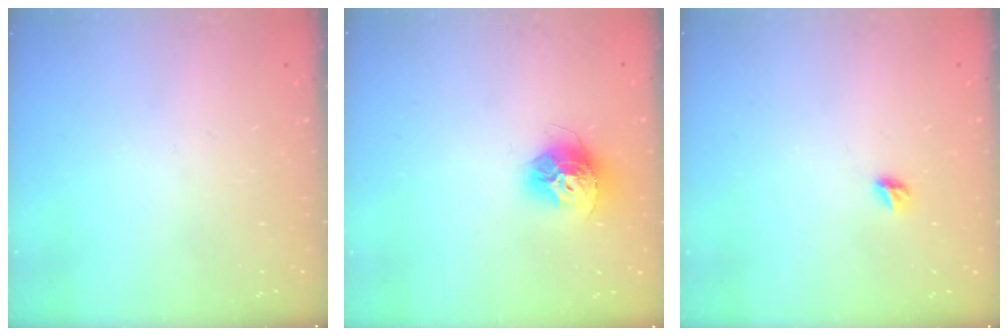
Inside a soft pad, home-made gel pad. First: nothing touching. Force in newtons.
{"total": 12.8, "press": 12.8, "slide": 1.1}
{"total": 5.1, "press": 5.1, "slide": 0.5}